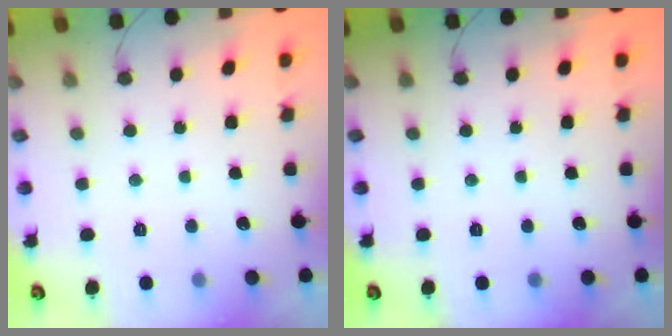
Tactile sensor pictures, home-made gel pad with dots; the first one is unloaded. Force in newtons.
{"total": 0.0}